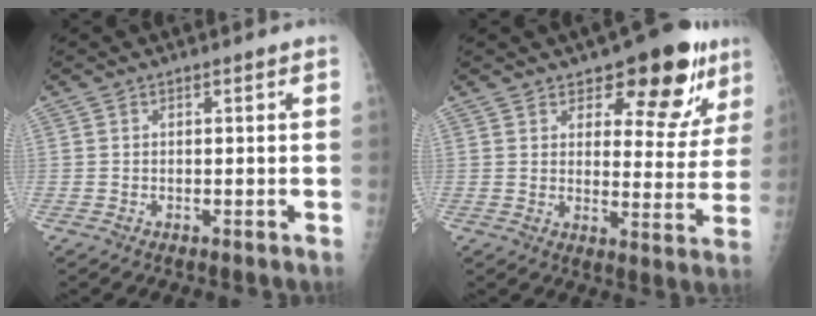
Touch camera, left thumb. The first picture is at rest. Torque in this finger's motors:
{"motor_torque": [0.39, 0.47, -0.08, -0.33, 0.12]}